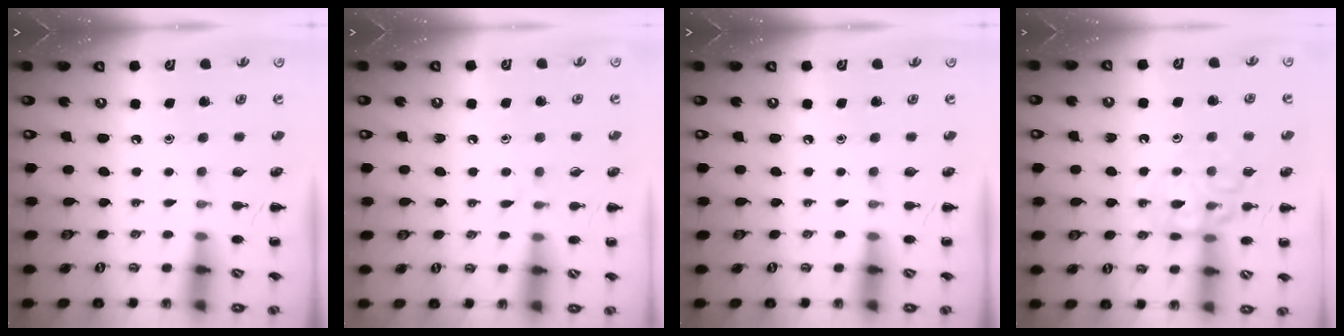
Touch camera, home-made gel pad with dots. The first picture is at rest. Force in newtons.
{"total": 3.6, "press": 3.3, "slide": 1.4}
{"total": 0.0}
{"total": 12.0, "press": 11.9, "slide": 1.3}